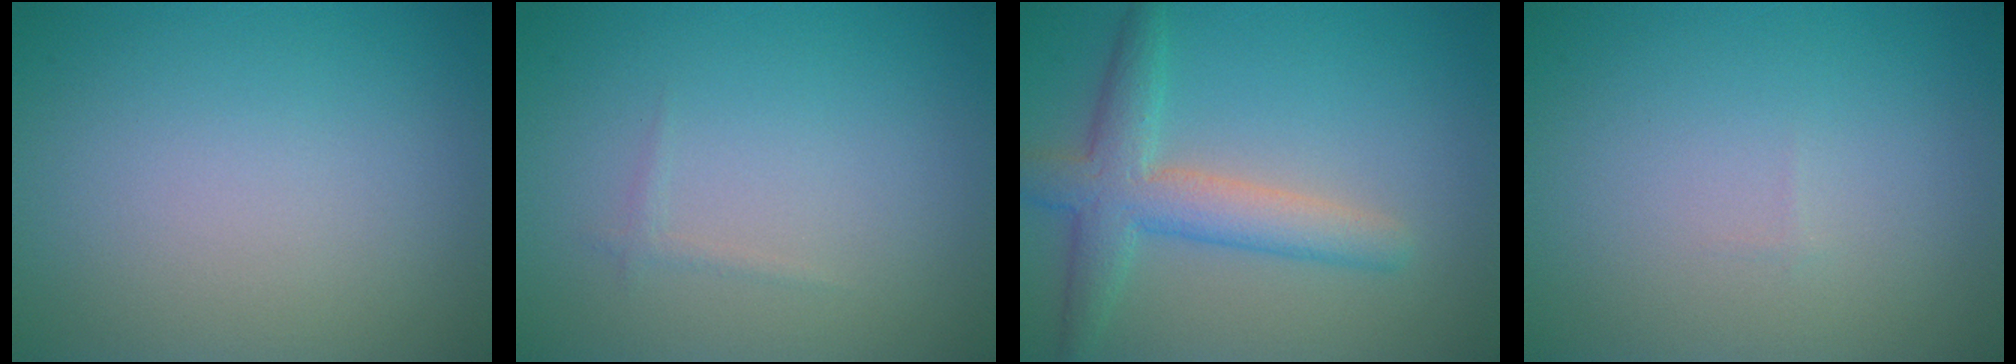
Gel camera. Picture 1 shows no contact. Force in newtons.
{"total": 0.6, "press": 0.6, "slide": 0.0}
{"total": 4.7, "press": 4.7, "slide": 0.1}
{"total": 0.0}